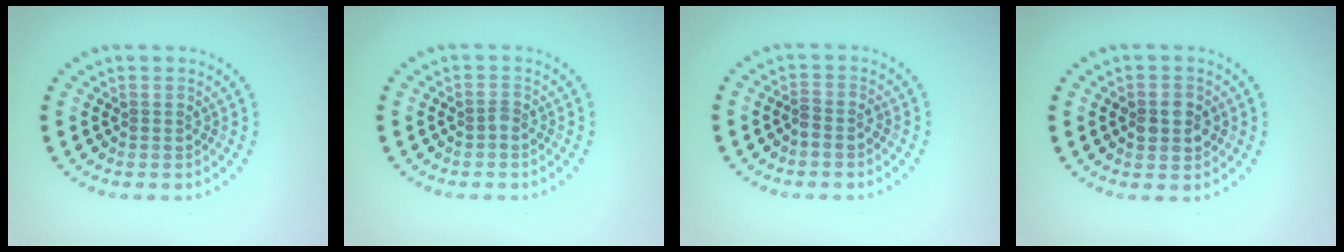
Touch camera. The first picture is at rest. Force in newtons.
{"total": 0.7, "press": 0.5, "slide": 0.4}
{"total": 1.1, "press": 0.9, "slide": 0.5}
{"total": 2.3, "press": 2.3, "slide": 0.1}